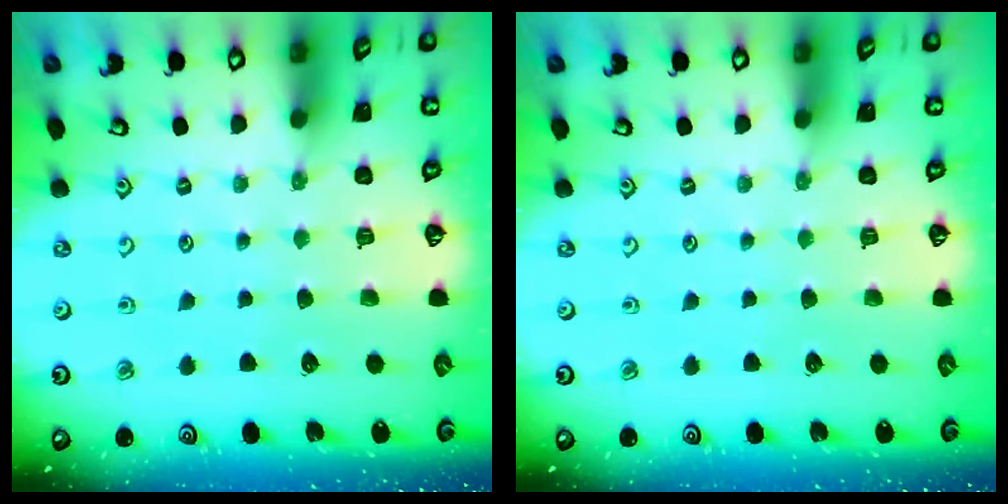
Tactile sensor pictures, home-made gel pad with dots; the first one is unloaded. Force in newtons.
{"total": 0.0}